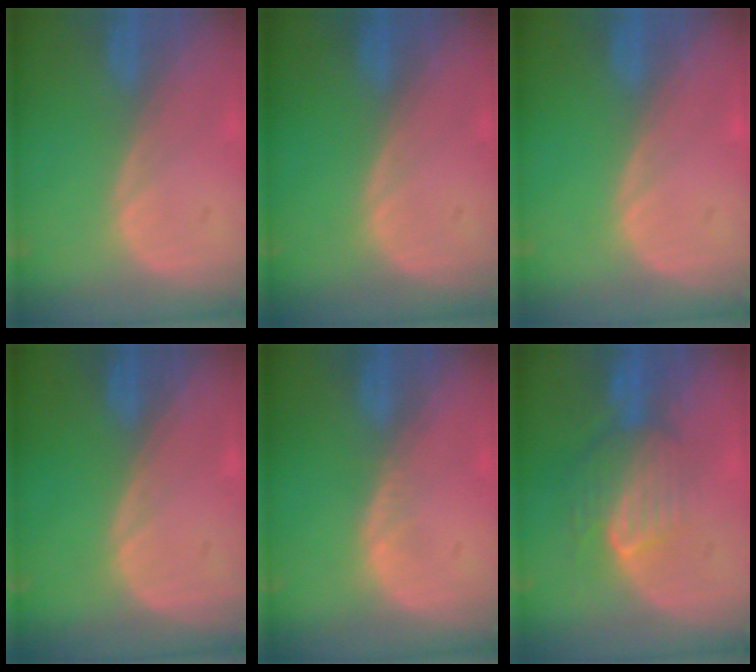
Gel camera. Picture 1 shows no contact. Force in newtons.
{"total": 0.0}
{"total": 0.0}
{"total": 0.0}
{"total": 0.8, "press": 0.7, "slide": 0.2}
{"total": 8.0, "press": 7.3, "slide": 3.3}